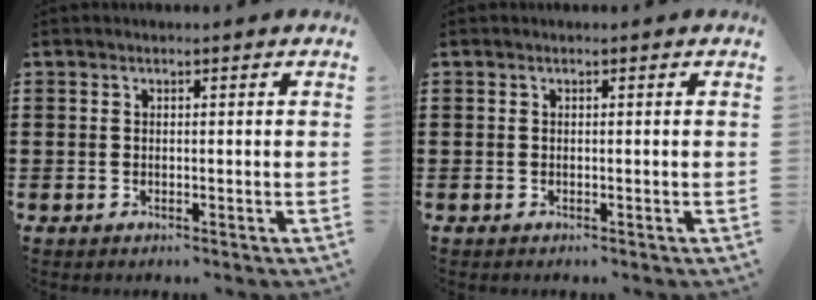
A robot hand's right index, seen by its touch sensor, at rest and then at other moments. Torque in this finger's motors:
{"motor_torque": [-0.22, -0.02, -0.05, 0.01]}